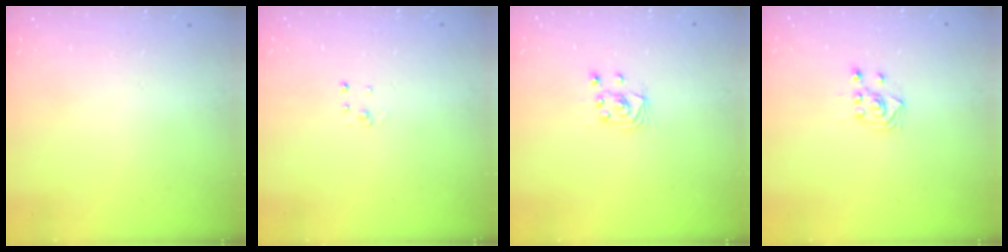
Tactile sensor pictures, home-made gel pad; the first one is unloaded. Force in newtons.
{"total": 2.0, "press": 2.0, "slide": 0.2}
{"total": 2.4, "press": 2.4, "slide": 0.2}
{"total": 3.4, "press": 3.3, "slide": 0.9}